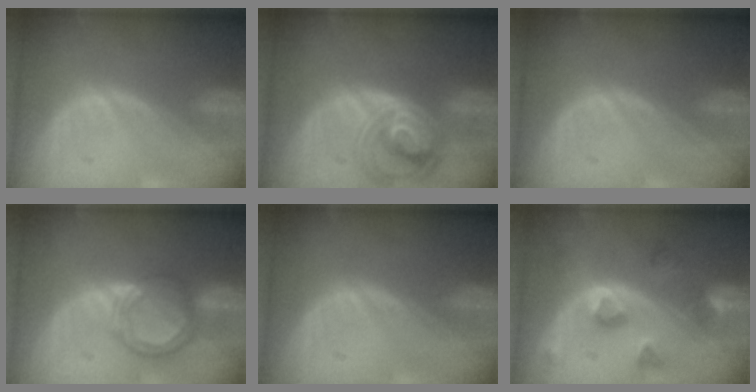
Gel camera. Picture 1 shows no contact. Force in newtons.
{"total": 8.2, "press": 7.2, "slide": 4.1}
{"total": 0.0}
{"total": 6.2, "press": 5.8, "slide": 2.4}
{"total": 0.0}
{"total": 7.6, "press": 6.8, "slide": 3.4}